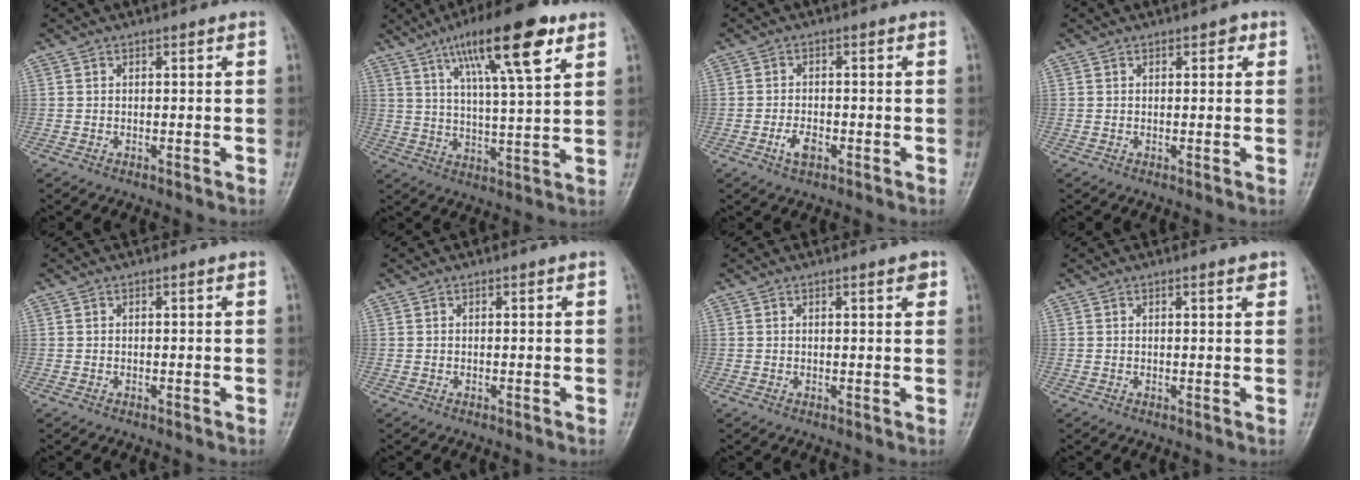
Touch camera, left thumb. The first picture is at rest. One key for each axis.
{"total": 16.9, "fx": 9.0, "fy": 3.8, "fz": 13.8, "tx": -0.212, "ty": -0.026, "tz": 0.147}
{"total": 3.1, "fx": -1.4, "fy": 1.7, "fz": 2.2, "tx": -0.041, "ty": 0.005, "tz": -0.026}
{"total": 1.7, "fx": 0.8, "fy": 1.0, "fz": 1.1, "tx": -0.001, "ty": 0.000, "tz": 0.008}
{"total": 0.0}
{"total": 0.0}
{"total": 2.0, "fx": 1.1, "fy": 0.5, "fz": 1.5, "tx": -0.016, "ty": -0.004, "tz": 0.013}
{"total": 1.5, "fx": 1.0, "fy": 0.4, "fz": 1.1, "tx": -0.013, "ty": -0.004, "tz": 0.012}